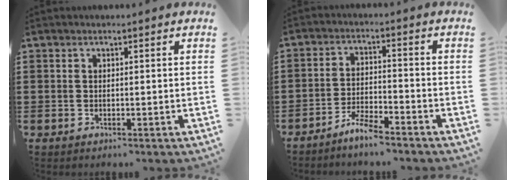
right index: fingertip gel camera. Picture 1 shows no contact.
{"total": 4.2, "force": [-4.0, 0.1, 1.4], "torque": [-0.034, 0.004, -0.081]}